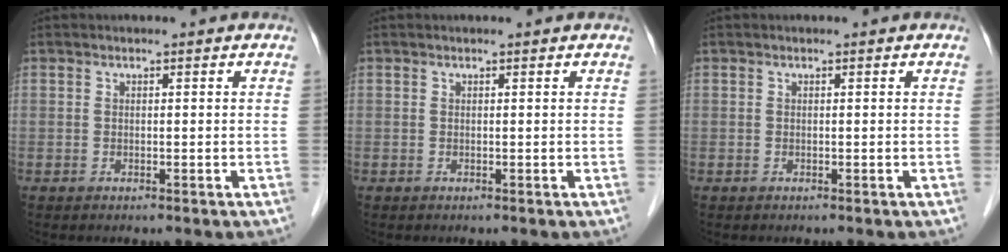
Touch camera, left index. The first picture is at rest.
{"total": 0.0}
{"total": 0.0}